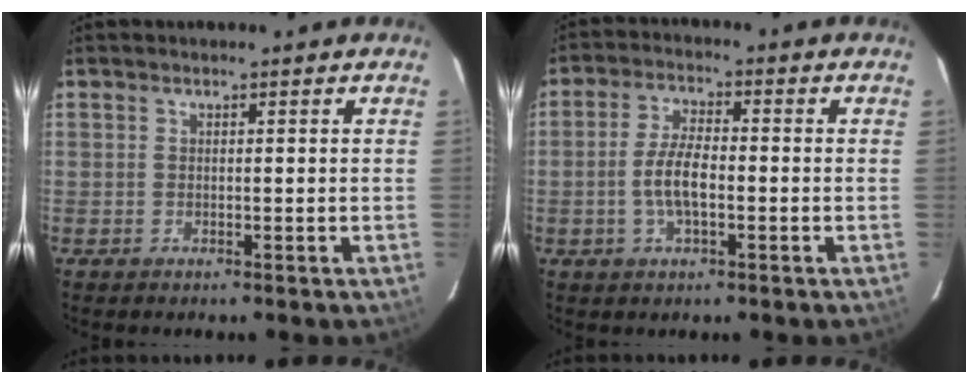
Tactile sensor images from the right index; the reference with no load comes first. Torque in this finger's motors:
{"motor_torque": [0.89, -0.45, 0.57, 0.13]}